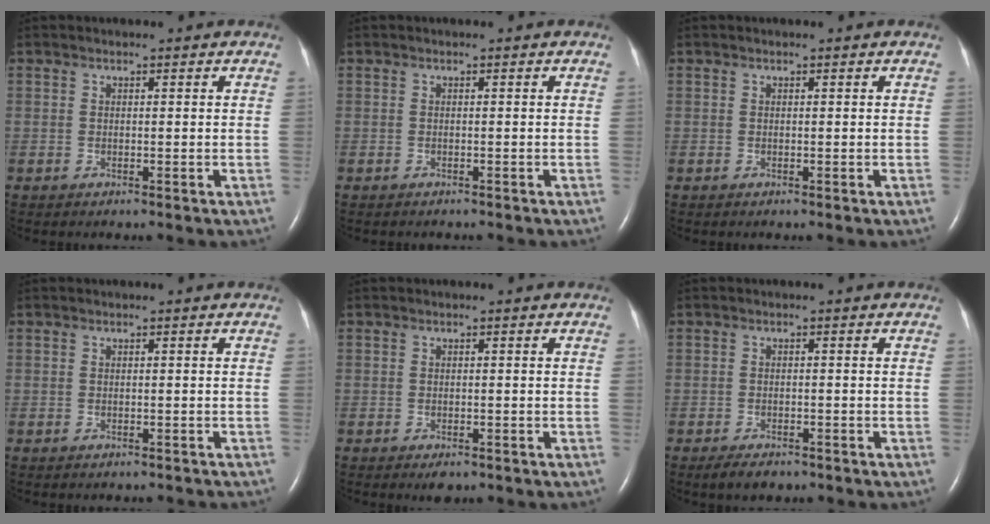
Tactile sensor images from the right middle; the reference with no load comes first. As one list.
[{"total": 1.0, "force": [-0.9, 0.3, 0.4], "torque": [-0.012, -0.001, -0.010]}, {"total": 0.0}, {"total": 1.2, "force": [-1.1, 0.4, 0.4], "torque": [-0.009, -0.001, -0.012]}, {"total": 1.5, "force": [-0.9, 0.6, 1.0], "torque": [-0.013, -0.002, -0.008]}, {"total": 2.9, "force": [-2.2, 1.2, 1.6], "torque": [-0.030, -0.004, -0.030]}]